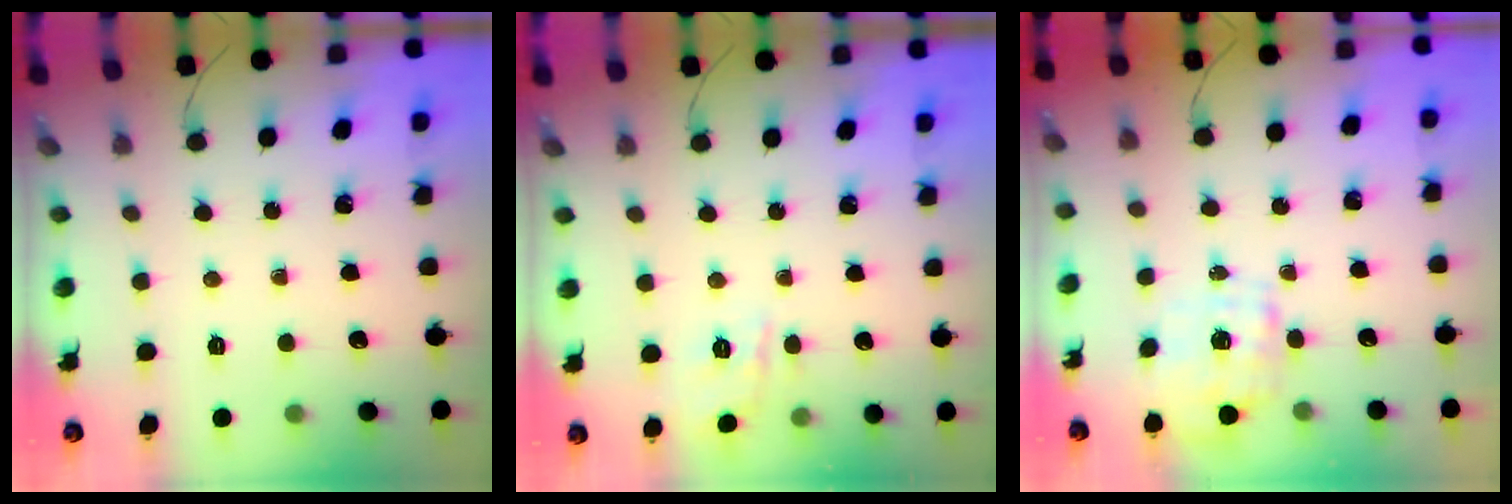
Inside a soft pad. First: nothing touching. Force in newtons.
{"total": 6.4, "press": 6.3, "slide": 1.3}
{"total": 1.8, "press": 1.7, "slide": 0.6}